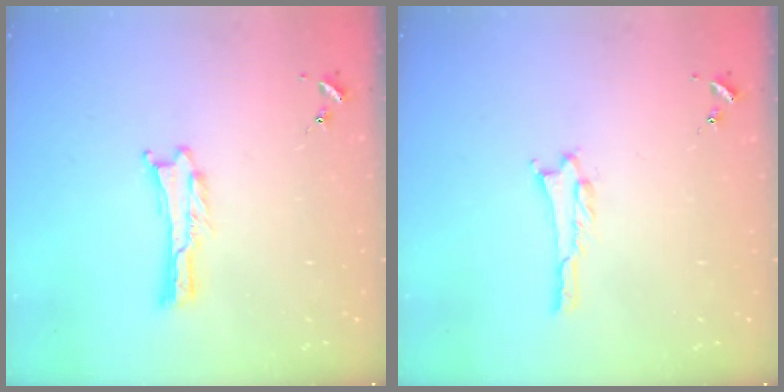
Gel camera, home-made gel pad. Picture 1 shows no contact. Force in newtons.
{"total": 0.6, "press": 0.6, "slide": 0.1}